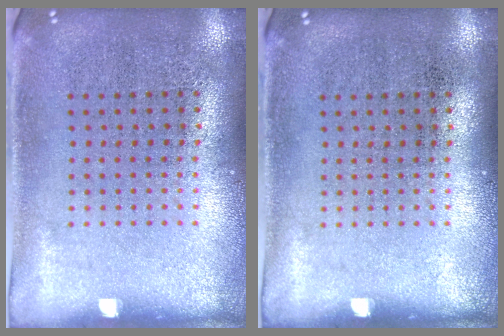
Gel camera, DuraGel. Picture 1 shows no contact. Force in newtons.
{"total": 0.0}